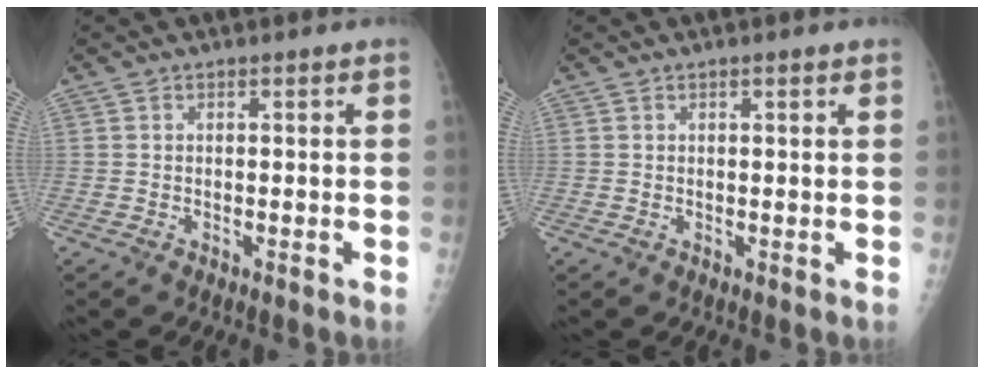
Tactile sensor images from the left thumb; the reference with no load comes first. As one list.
[{"total": 0.9, "force": [0.6, 0.2, 0.7], "torque": [-0.009, -0.001, 0.008]}]